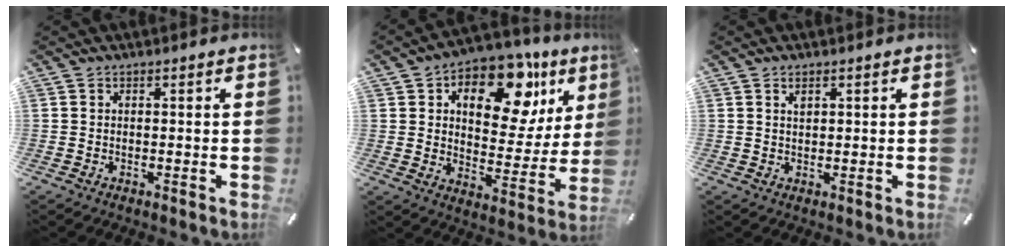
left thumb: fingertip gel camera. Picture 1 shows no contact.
{"total": 16.9, "force": [9.2, 9.9, 10.2], "torque": [-0.137, -0.060, 0.154]}
{"total": 1.4, "force": [0.8, 0.7, 0.9], "torque": [-0.020, 0.001, 0.014]}